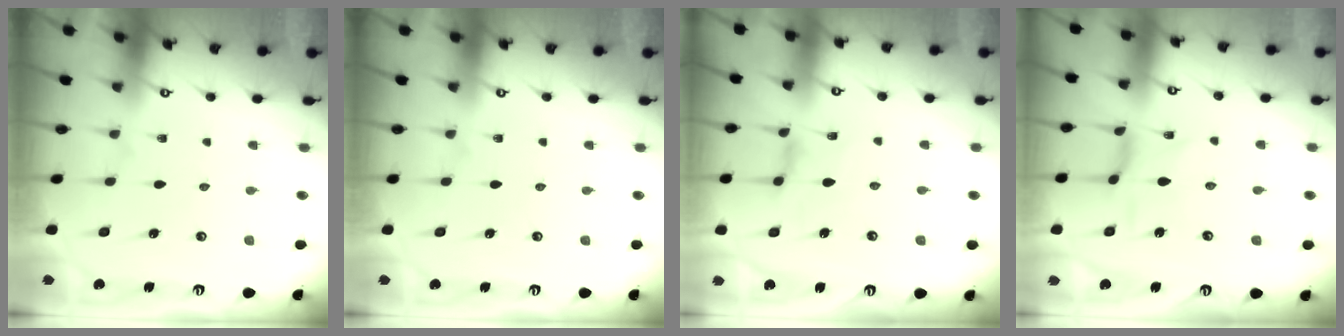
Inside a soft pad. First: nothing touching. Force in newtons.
{"total": 0.0}
{"total": 4.2, "press": 4.2, "slide": 0.6}
{"total": 1.2, "press": 1.2, "slide": 0.2}